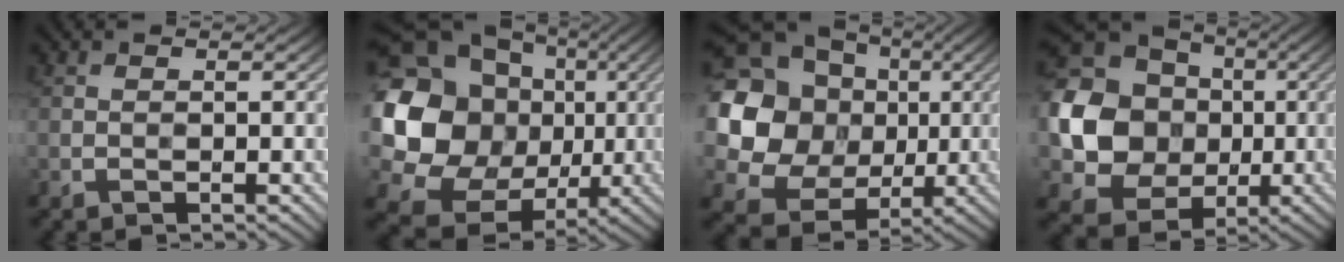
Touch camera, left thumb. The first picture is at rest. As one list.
[{"total": 23.8, "force": [2.6, 21.0, 11.0], "torque": [-0.302, -0.012, 0.054]}, {"total": 22.4, "force": [4.1, 20.2, 8.9], "torque": [-0.274, 0.021, 0.070]}, {"total": 17.5, "force": [0.4, 15.7, 7.8], "torque": [-0.236, -0.019, 0.003]}]